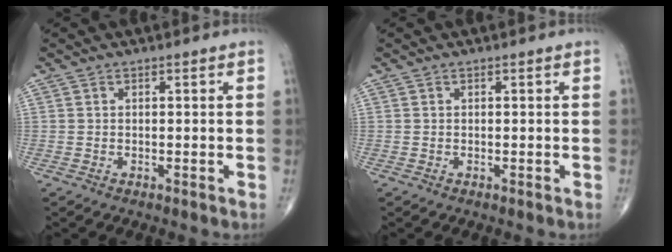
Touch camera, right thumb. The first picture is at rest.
{"total": 0.0}